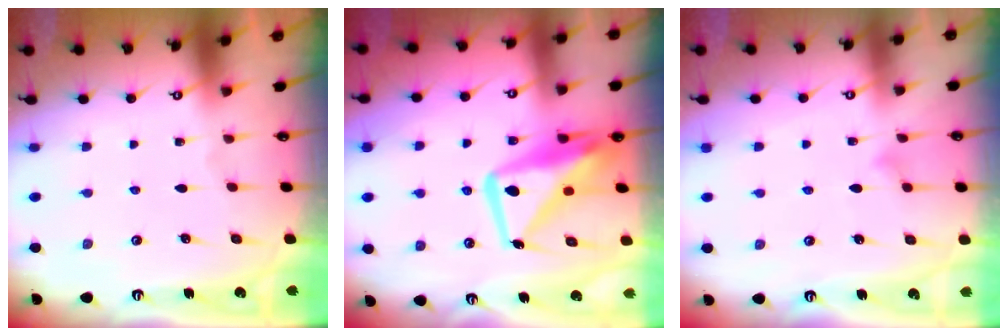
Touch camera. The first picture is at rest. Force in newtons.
{"total": 14.9, "press": 14.9, "slide": 1.4}
{"total": 6.6, "press": 6.6, "slide": 0.3}